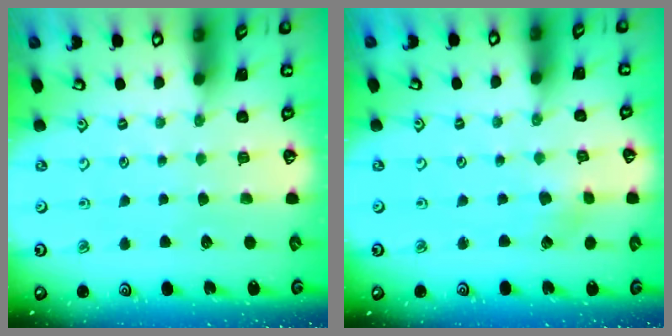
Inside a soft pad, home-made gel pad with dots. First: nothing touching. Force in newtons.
{"total": 1.9, "press": 1.9, "slide": 0.2}